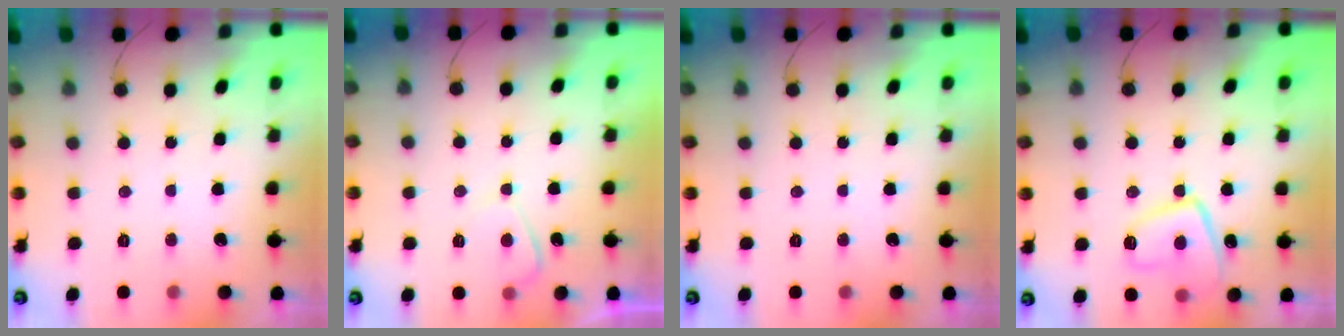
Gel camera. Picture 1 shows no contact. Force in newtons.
{"total": 2.7, "press": 2.7, "slide": 0.4}
{"total": 0.0}
{"total": 12.4, "press": 12.4, "slide": 1.1}